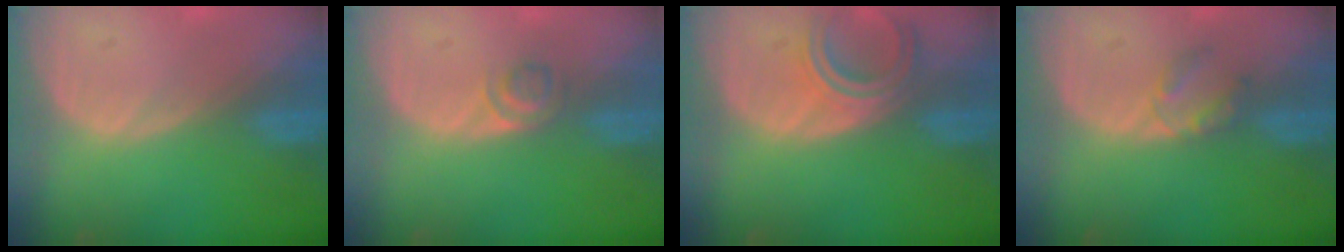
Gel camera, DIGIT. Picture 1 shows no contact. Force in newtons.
{"total": 2.3, "press": 2.1, "slide": 1.0}
{"total": 5.6, "press": 5.1, "slide": 2.2}
{"total": 2.8, "press": 2.8, "slide": 0.3}